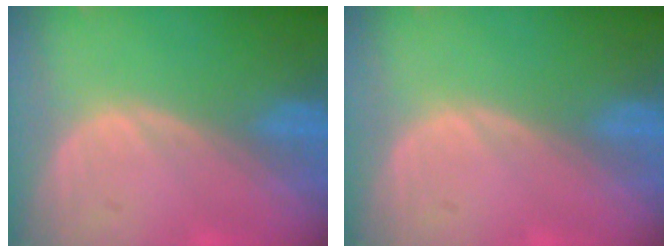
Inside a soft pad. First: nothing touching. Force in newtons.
{"total": 0.0}